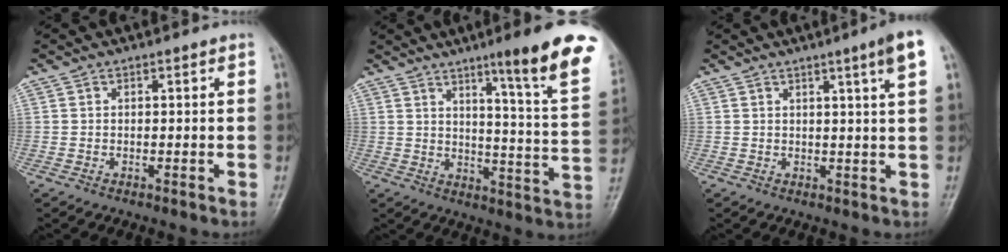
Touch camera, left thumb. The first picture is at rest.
{"total": 17.7, "force": [10.4, 0.9, 14.2], "torque": [-0.170, -0.062, 0.137]}
{"total": 5.5, "force": [2.7, -0.6, 4.8], "torque": [-0.068, -0.013, 0.038]}